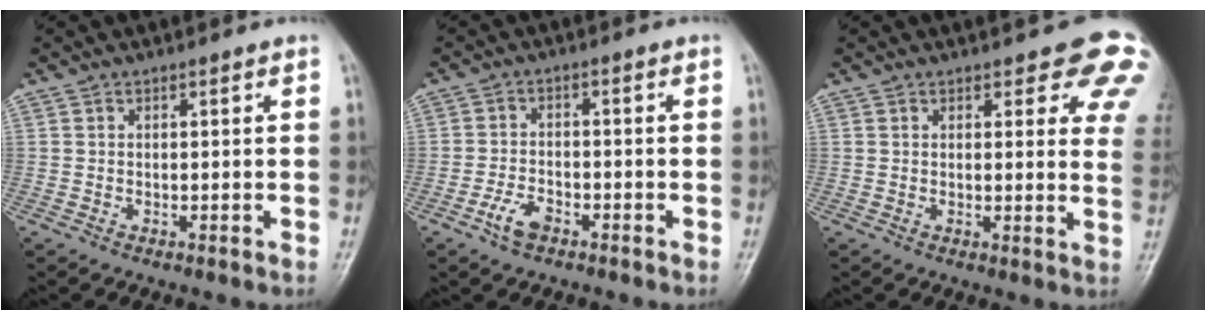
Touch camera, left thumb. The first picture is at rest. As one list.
[{"total": 4.3, "force": [-2.6, 2.2, 2.6], "torque": [-0.050, 0.017, -0.050]}, {"total": 10.7, "force": [6.8, 4.0, 7.2], "torque": [-0.039, -0.030, 0.062]}]